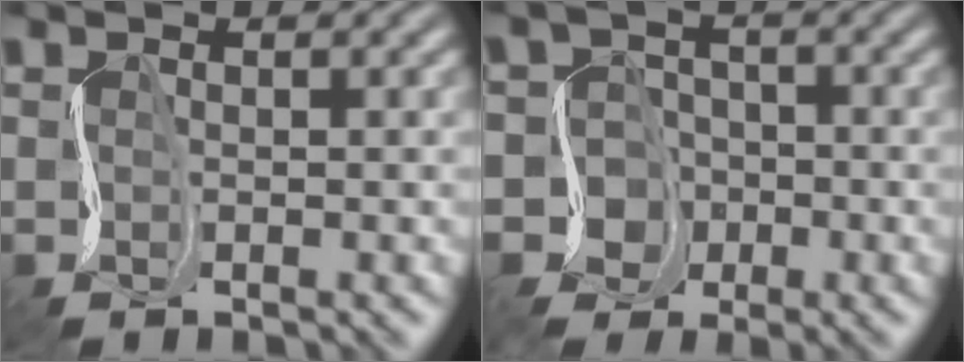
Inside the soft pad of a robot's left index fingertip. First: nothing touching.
{"total": 3.9, "force": [-3.3, 2.0, 0.1], "torque": [0.022, -0.015, -0.059]}